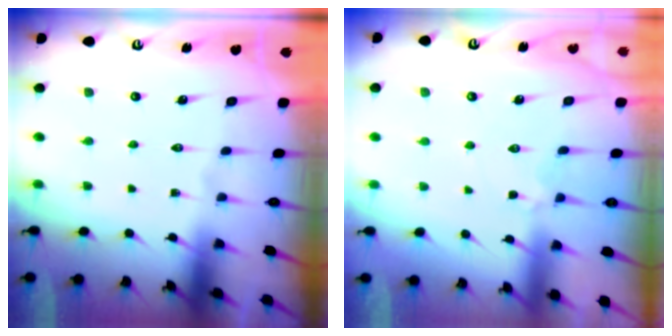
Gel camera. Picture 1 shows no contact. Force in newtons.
{"total": 2.1, "press": 2.0, "slide": 0.6}